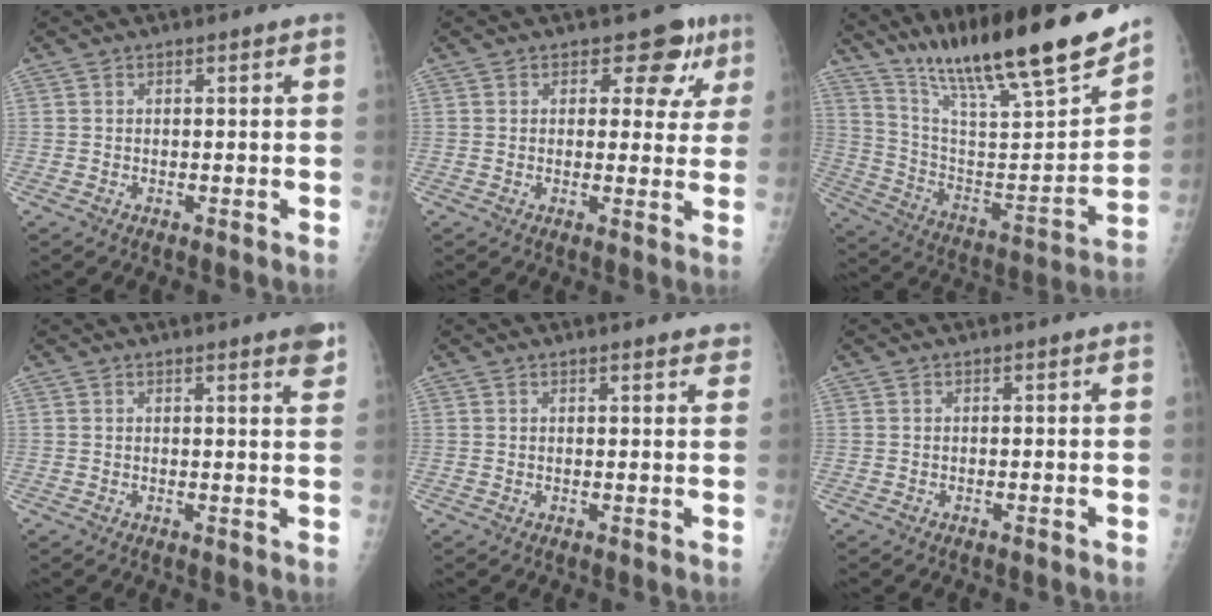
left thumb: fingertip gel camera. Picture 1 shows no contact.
{"total": 6.6, "force": [3.7, 4.5, 3.2], "torque": [0.003, -0.012, 0.036]}
{"total": 26.3, "force": [20.0, 4.0, 16.5], "torque": [-0.250, -0.081, 0.336]}
{"total": 3.5, "force": [2.4, 0.3, 2.6], "torque": [-0.025, -0.011, 0.027]}
{"total": 3.3, "force": [2.8, 0.8, 1.5], "torque": [-0.003, -0.006, 0.028]}
{"total": 0.0}